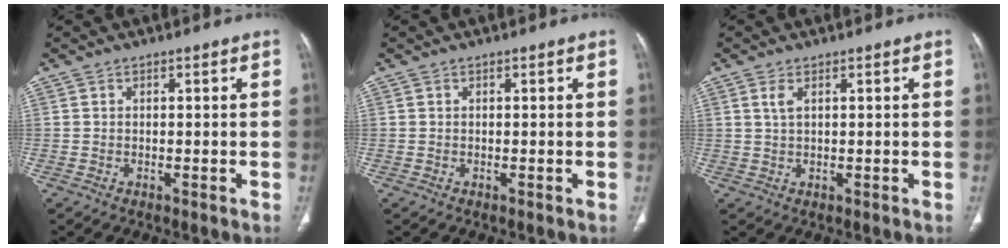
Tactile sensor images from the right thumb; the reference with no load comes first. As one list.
[{"total": 0.0}, {"total": 2.1, "force": [0.9, 0.9, 1.7], "torque": [-0.039, 0.003, 0.025]}]